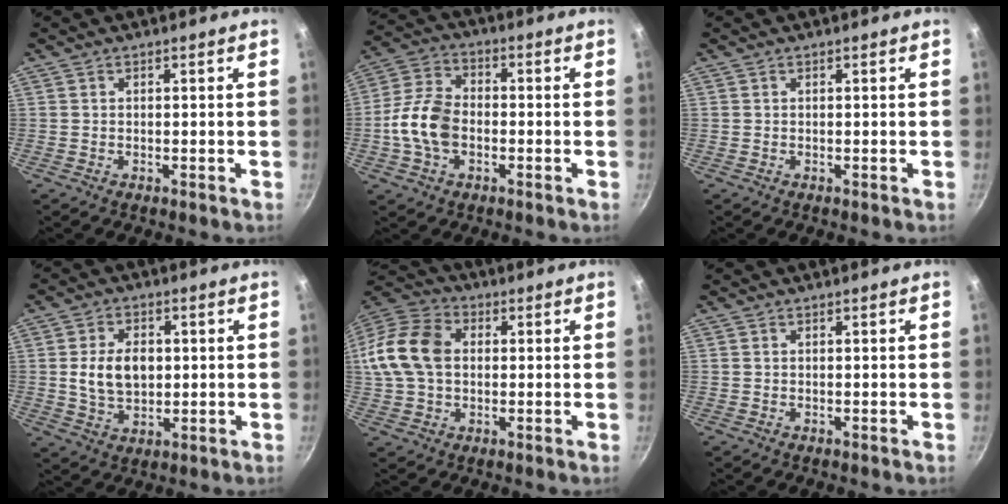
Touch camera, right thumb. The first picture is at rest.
{"total": 10.9, "force": [-2.2, 7.4, 7.7], "torque": [-0.139, 0.029, -0.053]}
{"total": 0.0}
{"total": 9.2, "force": [0.8, 6.3, 6.7], "torque": [-0.101, -0.003, 0.016]}
{"total": 15.8, "force": [1.7, 11.4, 10.7], "torque": [-0.203, 0.028, 0.019]}
{"total": 0.0}